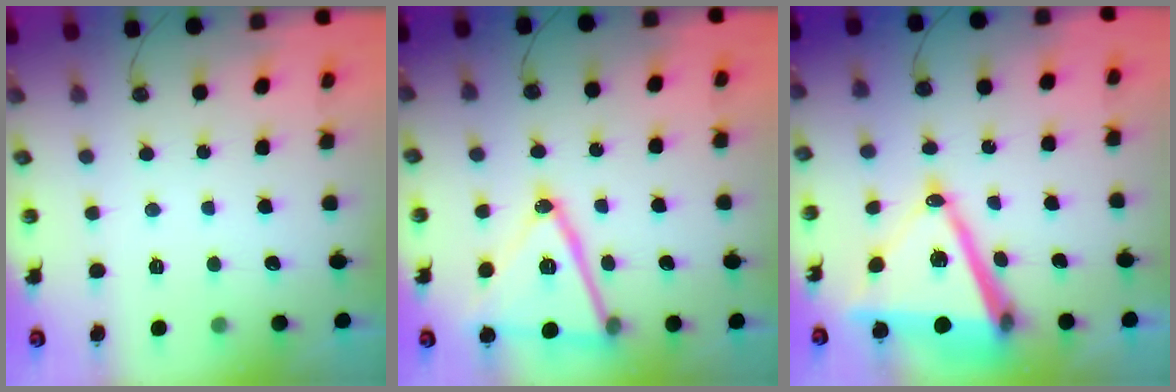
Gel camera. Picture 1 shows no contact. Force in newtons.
{"total": 19.4, "press": 19.1, "slide": 3.4}
{"total": 18.3, "press": 17.9, "slide": 3.9}